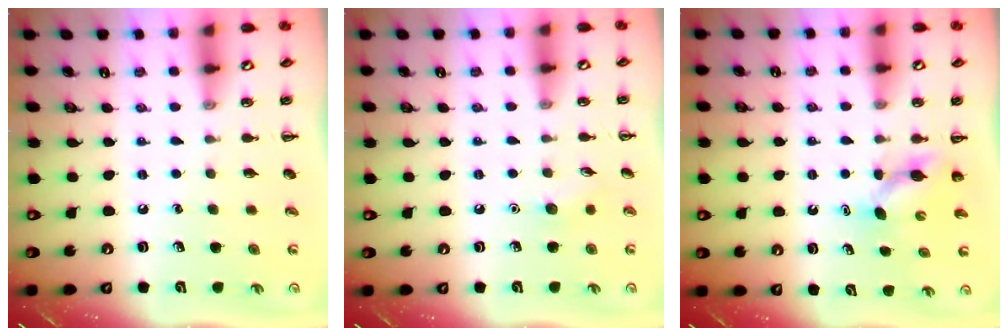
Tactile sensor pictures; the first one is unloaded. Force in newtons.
{"total": 5.4, "press": 5.2, "slide": 1.5}
{"total": 4.0, "press": 3.9, "slide": 1.1}